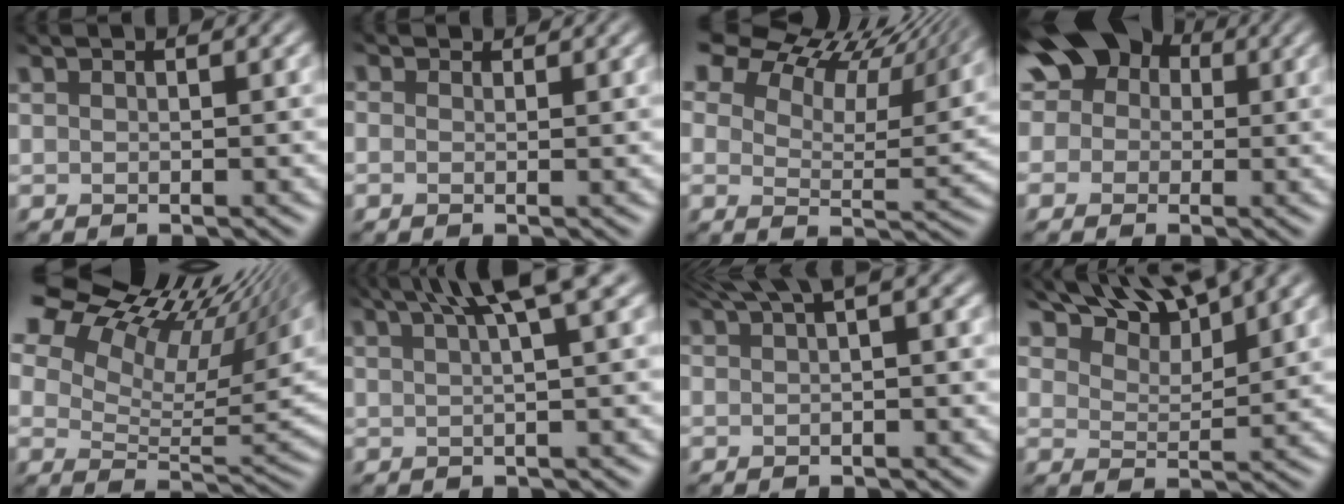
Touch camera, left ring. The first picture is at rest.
{"total": 1.0, "force": [0.6, -0.3, -0.8], "torque": [0.000, -0.007, 0.014]}
{"total": 10.7, "force": [7.7, 5.5, 5.0], "torque": [-0.112, 0.012, 0.112]}
{"total": 11.5, "force": [4.2, 8.9, 5.9], "torque": [-0.115, 0.021, 0.063]}
{"total": 12.5, "force": [7.1, 6.9, 7.6], "torque": [-0.172, 0.038, 0.134]}
{"total": 5.5, "force": [3.0, 1.3, 4.5], "torque": [-0.078, 0.011, 0.056]}
{"total": 2.2, "force": [1.4, 0.2, 1.7], "torque": [-0.051, 0.007, 0.040]}
{"total": 7.7, "force": [6.0, 2.6, 4.1], "torque": [-0.093, -0.004, 0.084]}